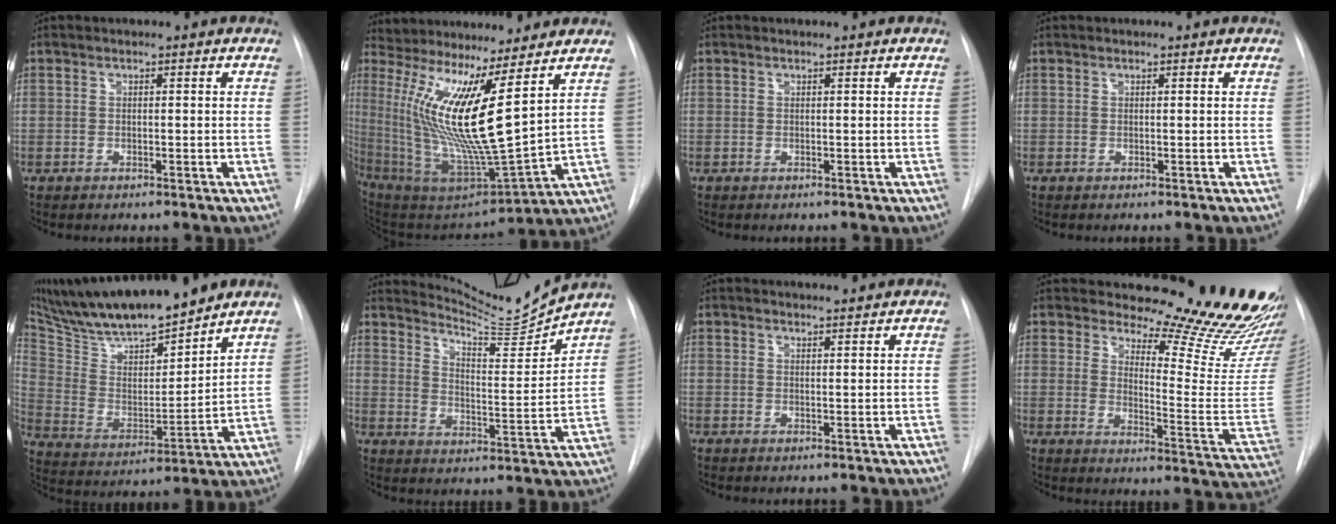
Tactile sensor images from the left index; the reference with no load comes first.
{"total": 17.0, "force": [6.6, 0.9, 15.6], "torque": [-0.316, -0.031, 0.127]}
{"total": 0.0}
{"total": 0.0}
{"total": 20.4, "force": [17.5, 3.1, 10.1], "torque": [-0.181, 0.002, 0.308]}
{"total": 10.1, "force": [9.9, -2.0, 0.1], "torque": [-0.015, -0.052, 0.161]}
{"total": 2.7, "force": [2.6, -0.1, 0.2], "torque": [-0.003, 0.005, 0.035]}
{"total": 24.8, "force": [22.2, 5.1, 9.7], "torque": [-0.119, -0.136, 0.253]}